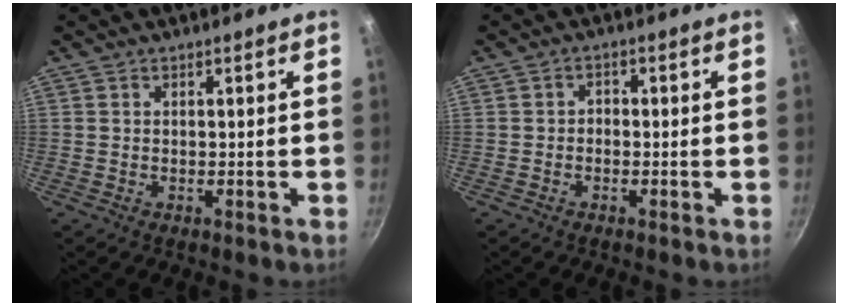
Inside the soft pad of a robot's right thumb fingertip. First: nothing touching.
{"total": 1.5, "force": [-0.5, 1.2, 0.8], "torque": [-0.011, 0.009, -0.013]}